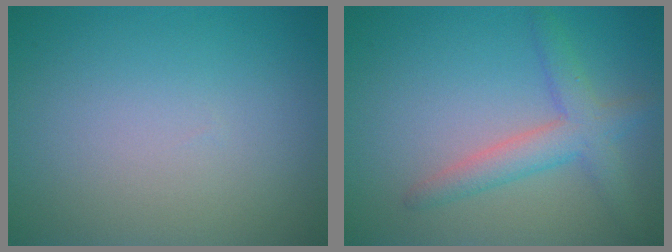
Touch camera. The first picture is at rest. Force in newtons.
{"total": 3.5, "press": 3.5, "slide": 0.2}